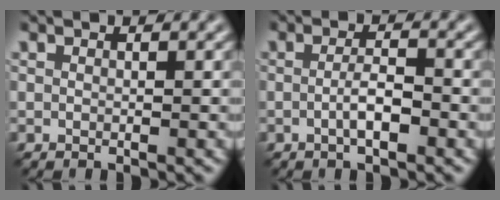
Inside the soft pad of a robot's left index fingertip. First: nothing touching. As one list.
[{"total": 2.4, "force": [-0.7, 0.6, 2.2], "torque": [-0.040, 0.002, -0.016]}]